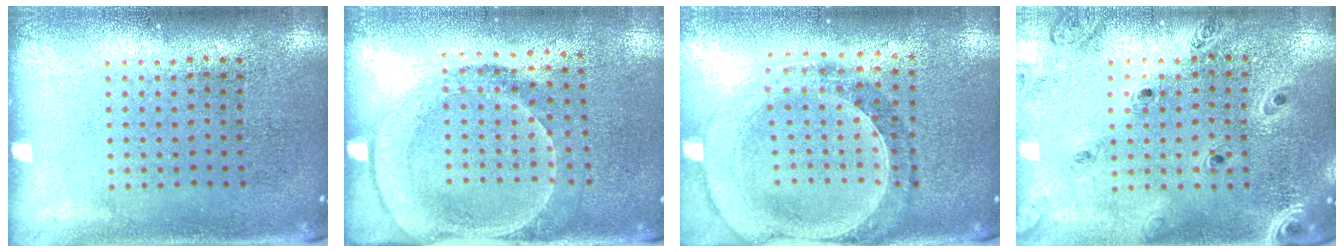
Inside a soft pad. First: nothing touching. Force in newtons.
{"total": 1.8, "press": 1.5, "slide": 1.1}
{"total": 1.5, "press": 1.4, "slide": 0.4}
{"total": 1.3, "press": 1.3, "slide": 0.2}